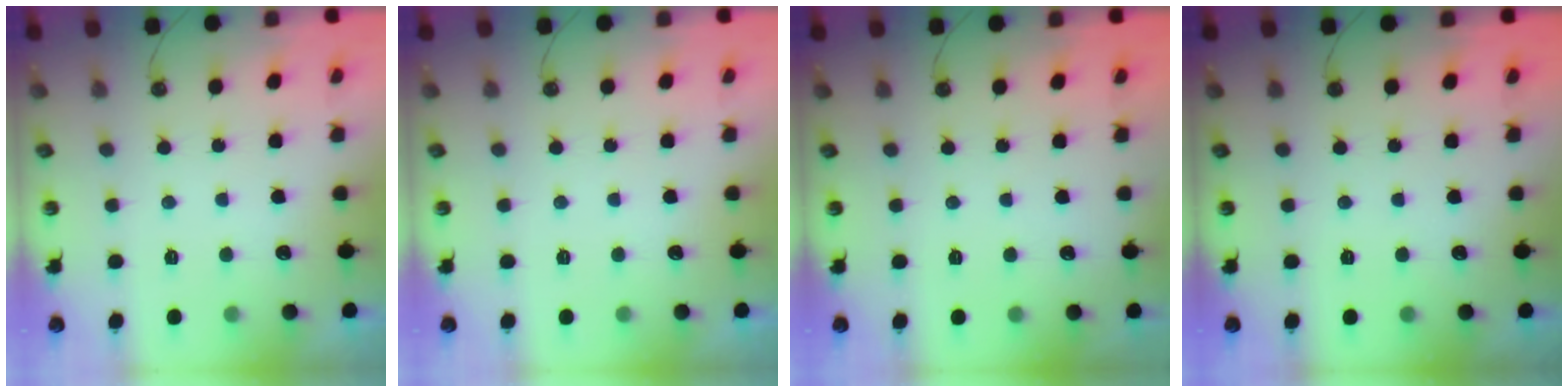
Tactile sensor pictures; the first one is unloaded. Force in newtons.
{"total": 0.0}
{"total": 0.0}
{"total": 0.0}